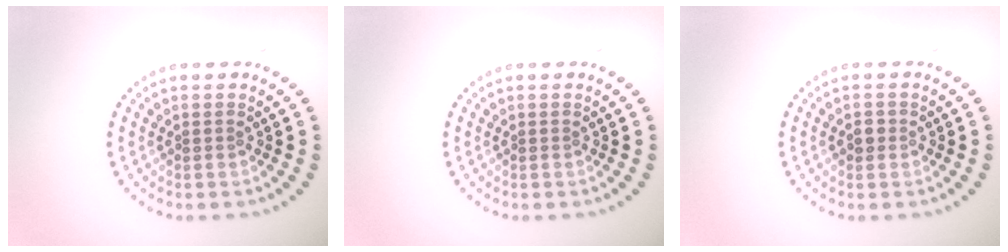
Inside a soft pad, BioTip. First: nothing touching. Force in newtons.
{"total": 0.0}
{"total": 1.1, "press": 1.0, "slide": 0.3}